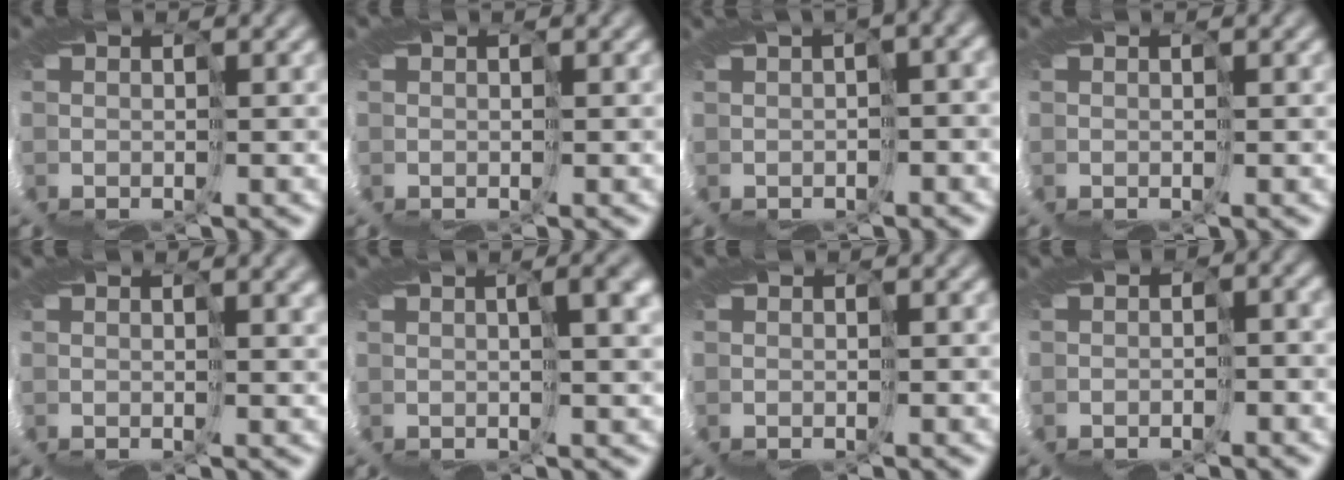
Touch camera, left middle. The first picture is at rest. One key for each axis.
{"total": 0.0}
{"total": 4.9, "fx": -0.2, "fy": 1.2, "fz": 4.7, "tx": -0.060, "ty": 0.001, "tz": 0.015}
{"total": 0.0}
{"total": 2.5, "fx": 1.6, "fy": 0.4, "fz": 1.9, "tx": -0.027, "ty": 0.006, "tz": 0.024}
{"total": 5.0, "fx": 2.6, "fy": 0.8, "fz": 4.2, "tx": -0.056, "ty": 0.016, "tz": 0.038}
{"total": 0.8, "fx": -0.5, "fy": 0.4, "fz": 0.5, "tx": -0.008, "ty": -0.002, "tz": -0.005}
{"total": 3.4, "fx": -1.8, "fy": 1.8, "fz": 2.2, "tx": -0.028, "ty": 0.006, "tz": -0.009}